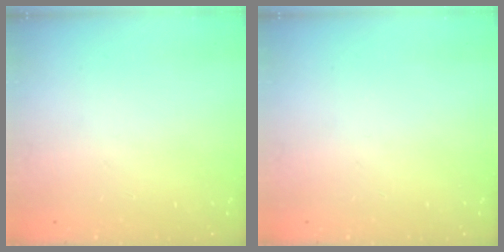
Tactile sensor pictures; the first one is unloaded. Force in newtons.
{"total": 0.0}